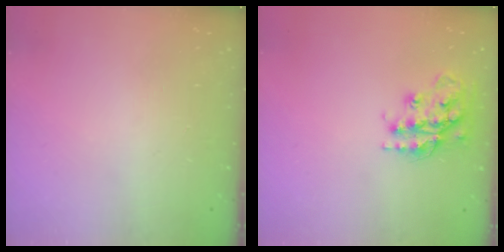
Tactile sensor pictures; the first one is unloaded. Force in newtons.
{"total": 17.1, "press": 17.1, "slide": 1.4}